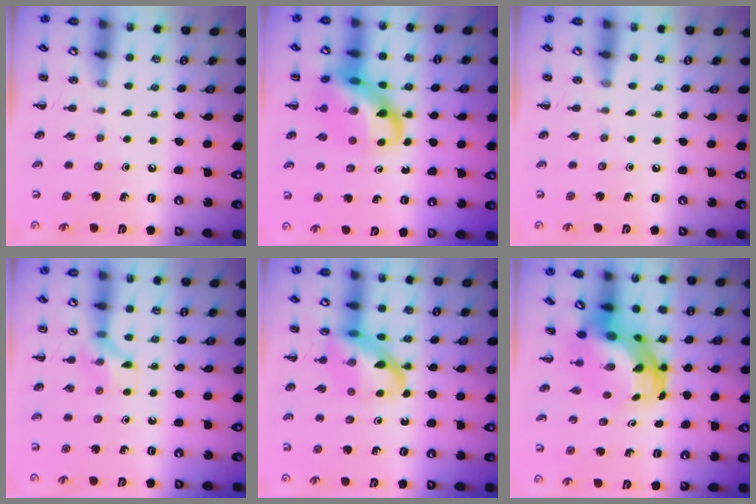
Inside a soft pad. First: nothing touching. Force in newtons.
{"total": 15.9, "press": 15.5, "slide": 3.5}
{"total": 0.0}
{"total": 8.1, "press": 8.1, "slide": 0.4}
{"total": 14.3, "press": 13.9, "slide": 3.4}
{"total": 7.3, "press": 7.0, "slide": 2.0}